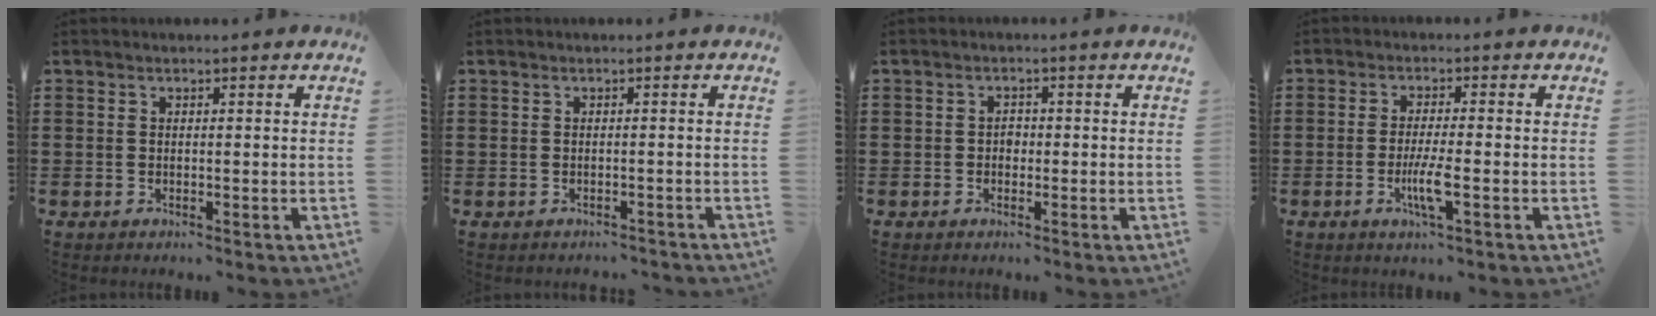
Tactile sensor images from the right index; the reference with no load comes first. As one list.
[{"total": 0.9, "force": [-0.9, 0.0, -0.1], "torque": [0.001, 0.000, -0.020]}, {"total": 1.3, "force": [-0.3, 0.9, 0.8], "torque": [-0.018, 0.002, -0.007]}, {"total": 4.8, "force": [-1.8, 0.5, 4.4], "torque": [-0.087, -0.011, -0.034]}]